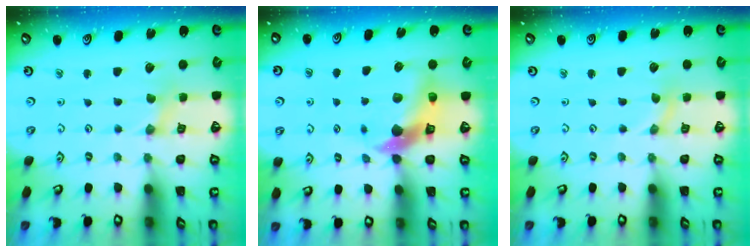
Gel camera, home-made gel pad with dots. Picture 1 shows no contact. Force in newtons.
{"total": 10.4, "press": 10.3, "slide": 1.6}
{"total": 0.0}